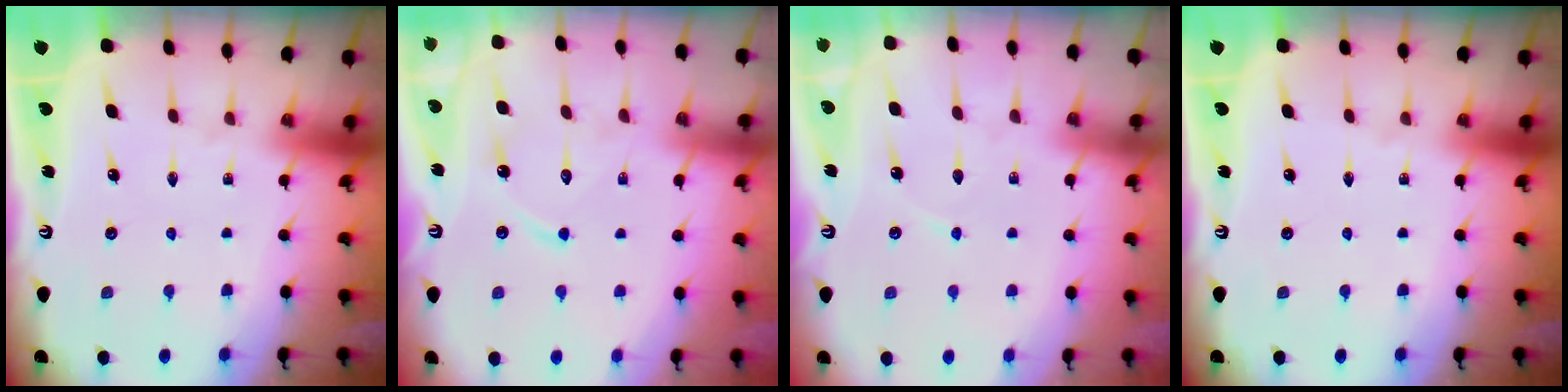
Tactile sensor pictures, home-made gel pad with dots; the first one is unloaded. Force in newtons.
{"total": 9.9, "press": 9.8, "slide": 0.5}
{"total": 3.2, "press": 3.1, "slide": 0.4}
{"total": 0.0}